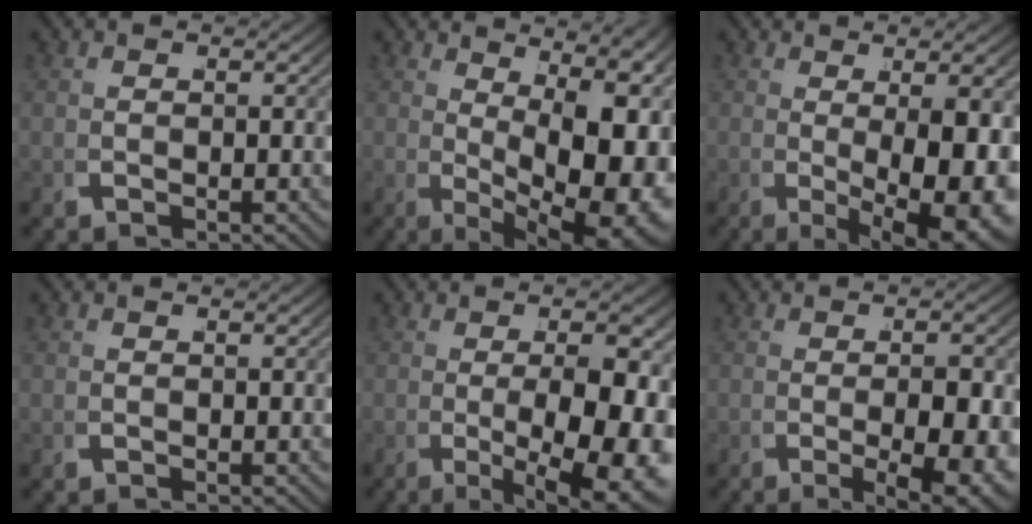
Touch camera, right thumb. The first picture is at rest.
{"total": 12.5, "force": [0.8, 6.1, 10.9], "torque": [-0.159, -0.034, 0.041]}
{"total": 9.8, "force": [-0.8, 4.1, 8.8], "torque": [-0.136, -0.023, 0.009]}
{"total": 0.0}
{"total": 10.9, "force": [-1.5, 5.1, 9.5], "torque": [-0.150, -0.028, -0.003]}
{"total": 6.6, "force": [-1.6, 2.7, 5.9], "torque": [-0.089, -0.018, -0.014]}